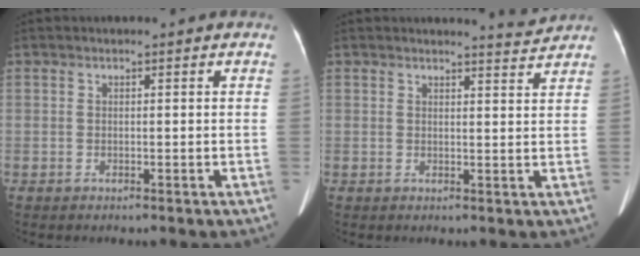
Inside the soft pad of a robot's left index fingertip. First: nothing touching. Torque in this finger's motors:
{"motor_torque": [0.06, -0.50, -0.13, 0.00]}